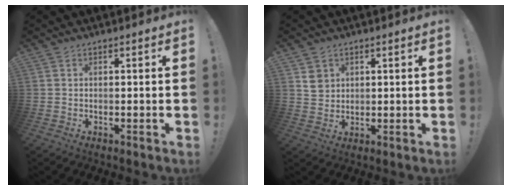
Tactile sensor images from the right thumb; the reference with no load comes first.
{"total": 4.6, "force": [2.3, 3.8, 1.2], "torque": [-0.011, -0.007, 0.046]}